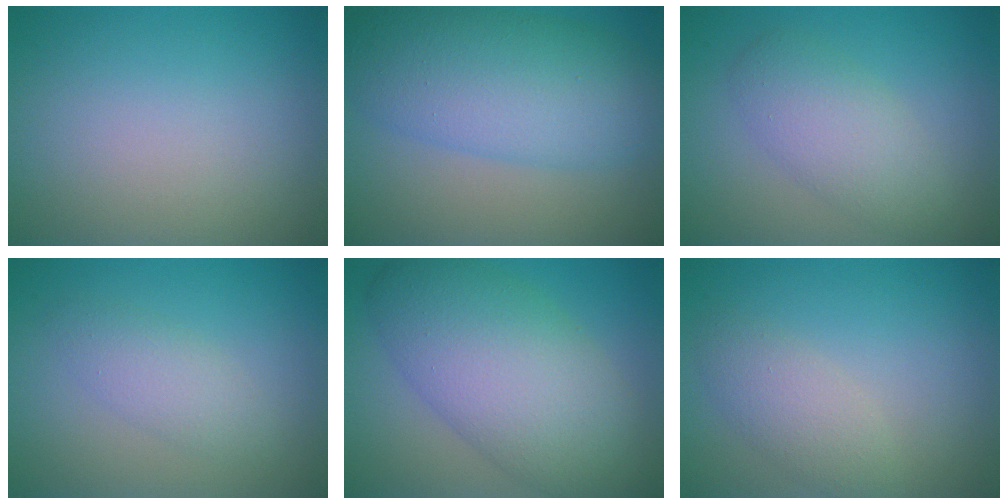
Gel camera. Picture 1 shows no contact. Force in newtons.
{"total": 8.9, "press": 8.9, "slide": 0.0}
{"total": 4.1, "press": 4.1, "slide": 0.1}
{"total": 2.3, "press": 2.3, "slide": 0.1}
{"total": 10.4, "press": 10.4, "slide": 0.5}
{"total": 2.7, "press": 2.7, "slide": 0.1}